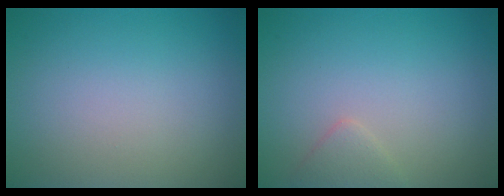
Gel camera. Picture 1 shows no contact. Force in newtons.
{"total": 1.3, "press": 1.3, "slide": 0.0}